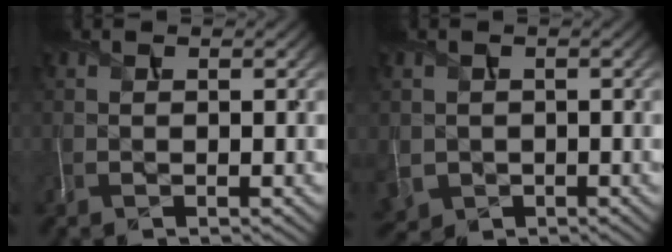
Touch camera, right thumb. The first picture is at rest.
{"total": 2.3, "force": [-0.2, 2.2, 0.5], "torque": [-0.032, -0.015, -0.001]}